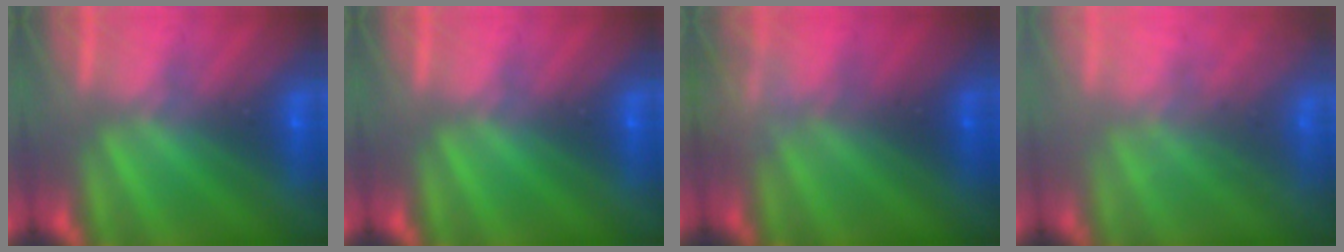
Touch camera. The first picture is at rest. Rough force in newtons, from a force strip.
{"total": 0.0}
{"total": 2.3}
{"total": 5.7}